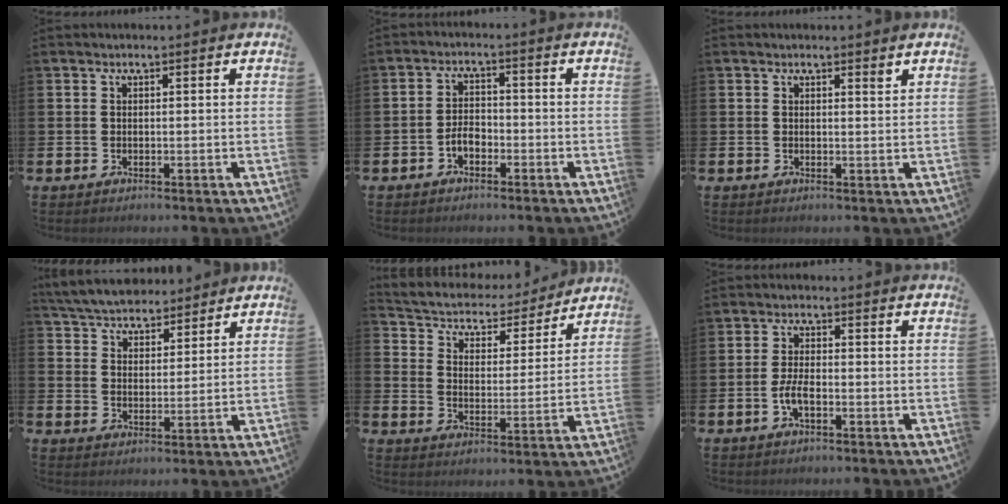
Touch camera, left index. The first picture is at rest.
{"total": 2.6, "force": [-1.6, 1.6, 1.4], "torque": [-0.029, 0.006, -0.033]}
{"total": 1.2, "force": [1.1, 0.0, 0.3], "torque": [0.000, -0.003, 0.020]}
{"total": 5.4, "force": [5.2, 1.3, 0.2], "torque": [-0.034, -0.027, 0.094]}
{"total": 4.7, "force": [4.3, 1.9, 0.6], "torque": [-0.043, -0.040, 0.067]}
{"total": 3.2, "force": [-1.2, 1.2, 2.7], "torque": [-0.056, 0.001, -0.025]}